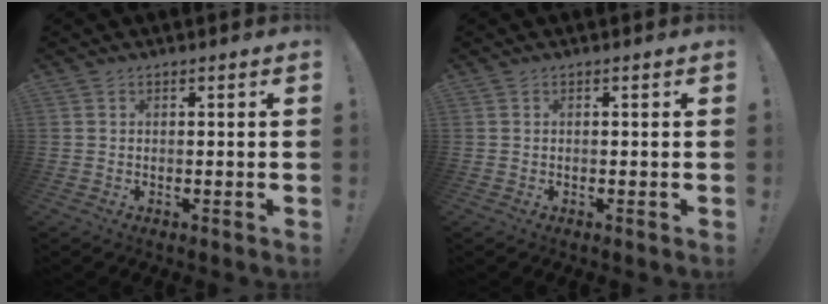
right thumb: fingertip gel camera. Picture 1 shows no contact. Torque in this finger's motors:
{"motor_torque": [-0.21, -0.11, -0.09, 0.16, -0.02]}